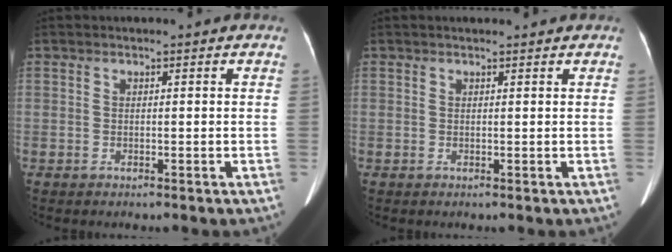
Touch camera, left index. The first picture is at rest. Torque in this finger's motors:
{"motor_torque": [0.37, -0.31, -0.05, -0.01]}